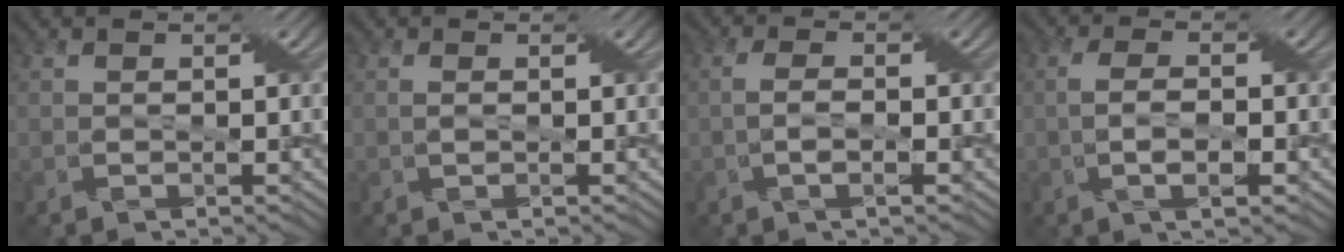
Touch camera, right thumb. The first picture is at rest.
{"total": 0.5, "force": [0.5, 0.0, 0.0], "torque": [-0.003, 0.000, 0.007]}
{"total": 1.5, "force": [-0.2, 0.2, 1.4], "torque": [-0.040, 0.001, -0.011]}
{"total": 3.0, "force": [-0.7, 0.7, 2.8], "torque": [-0.066, 0.001, -0.017]}